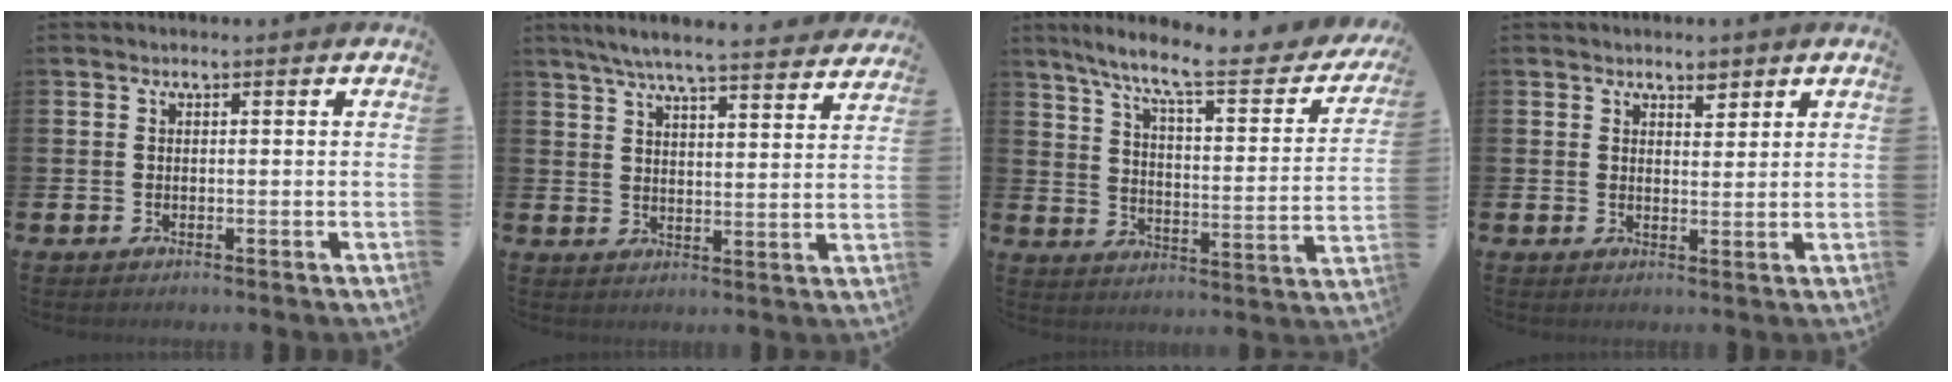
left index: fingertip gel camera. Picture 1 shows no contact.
{"total": 6.5, "force": [6.1, 0.2, 2.2], "torque": [-0.052, -0.041, 0.104]}
{"total": 9.4, "force": [7.6, 1.3, 5.5], "torque": [-0.123, -0.050, 0.118]}
{"total": 2.9, "force": [2.6, 1.1, 0.6], "torque": [0.002, -0.014, 0.043]}